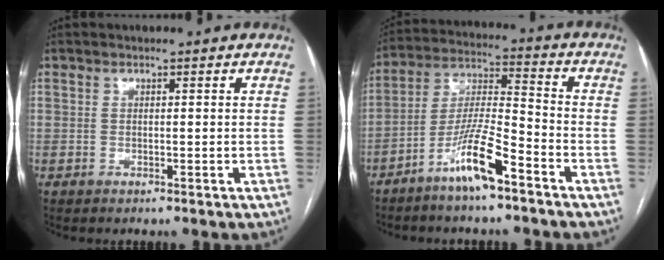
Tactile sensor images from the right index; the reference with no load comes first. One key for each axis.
{"total": 10.2, "fx": -6.3, "fy": 0.8, "fz": 8.0, "tx": -0.162, "ty": -0.005, "tz": -0.122}